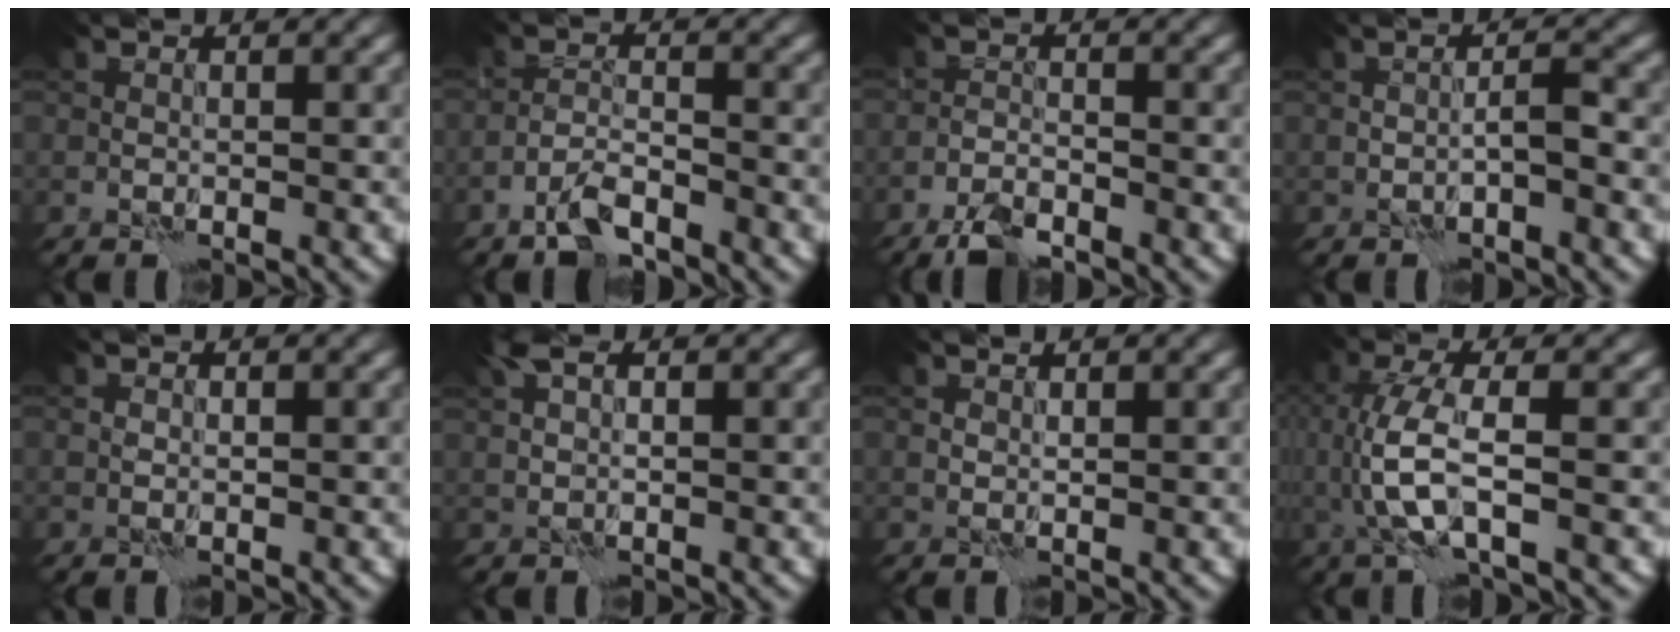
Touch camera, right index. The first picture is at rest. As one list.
[{"total": 3.2, "force": [-2.6, 0.9, 1.8], "torque": [-0.037, 0.004, -0.057]}, {"total": 3.5, "force": [-2.9, 1.0, 1.8], "torque": [-0.039, -0.003, -0.062]}, {"total": 1.5, "force": [-0.7, 0.1, 1.3], "torque": [-0.024, 0.008, -0.016]}, {"total": 0.0}, {"total": 1.9, "force": [1.0, 0.7, 1.5], "torque": [-0.035, 0.009, 0.017]}, {"total": 0.6, "force": [0.5, -0.2, -0.1], "torque": [-0.002, 0.003, 0.012]}, {"total": 4.8, "force": [-0.3, 1.4, 4.6], "torque": [-0.111, 0.001, -0.007]}]